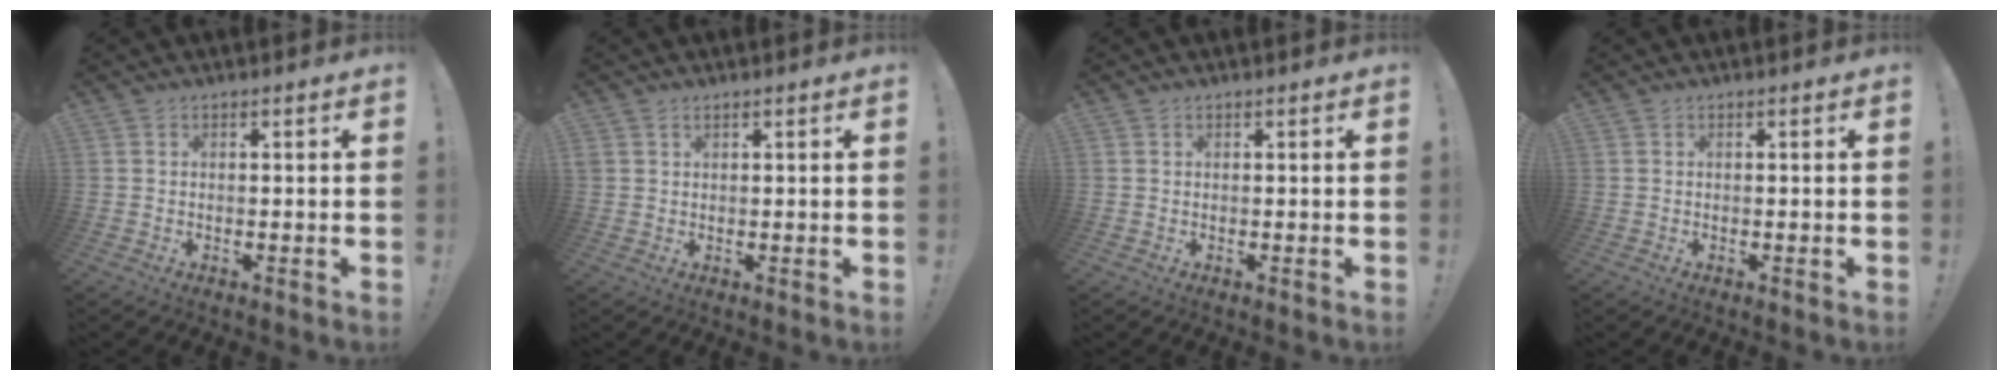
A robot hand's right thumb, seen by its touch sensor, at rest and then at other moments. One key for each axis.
{"total": 1.4, "fx": 0.9, "fy": 0.9, "fz": 0.5, "tx": -0.016, "ty": 0.004, "tz": 0.020}
{"total": 0.0}
{"total": 0.0}